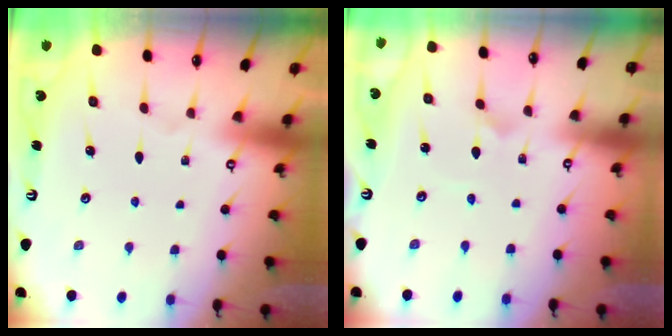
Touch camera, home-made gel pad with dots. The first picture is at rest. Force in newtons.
{"total": 1.0, "press": 1.0, "slide": 0.0}